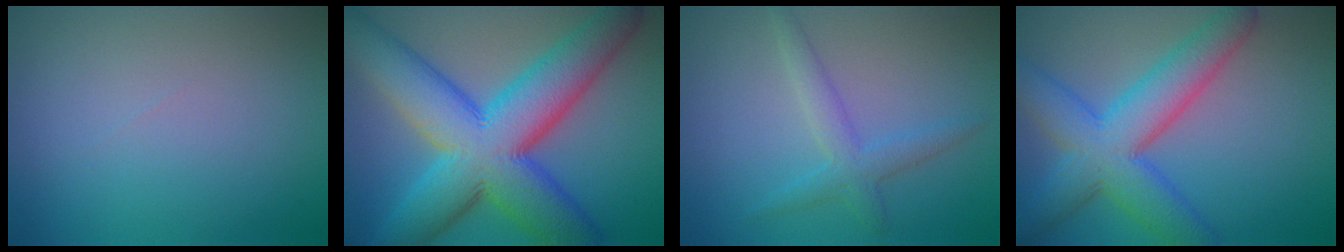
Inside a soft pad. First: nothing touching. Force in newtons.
{"total": 13.8, "press": 13.8, "slide": 0.2}
{"total": 2.6, "press": 2.6, "slide": 0.1}
{"total": 8.0, "press": 8.0, "slide": 0.3}